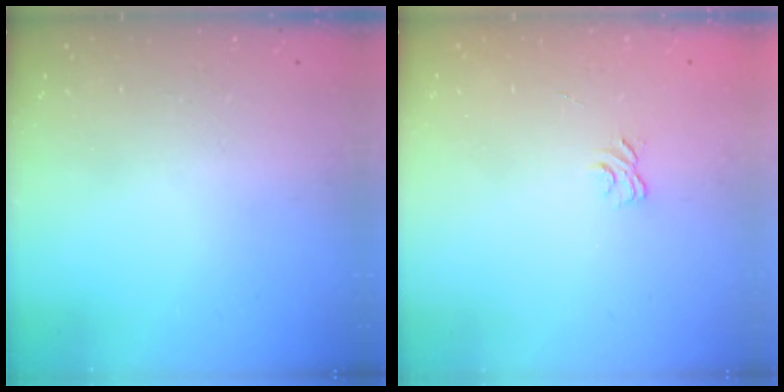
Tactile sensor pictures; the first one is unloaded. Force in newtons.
{"total": 3.3, "press": 3.0, "slide": 1.3}